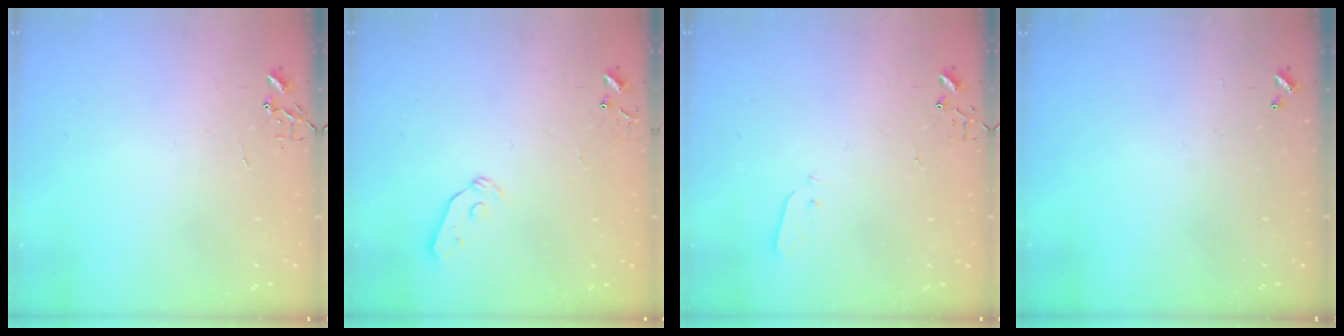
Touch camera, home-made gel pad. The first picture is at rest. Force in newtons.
{"total": 5.9, "press": 5.8, "slide": 0.7}
{"total": 3.1, "press": 3.0, "slide": 0.9}
{"total": 0.0}